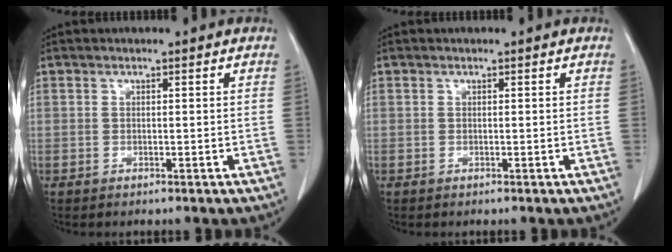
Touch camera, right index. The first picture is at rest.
{"total": 0.0}